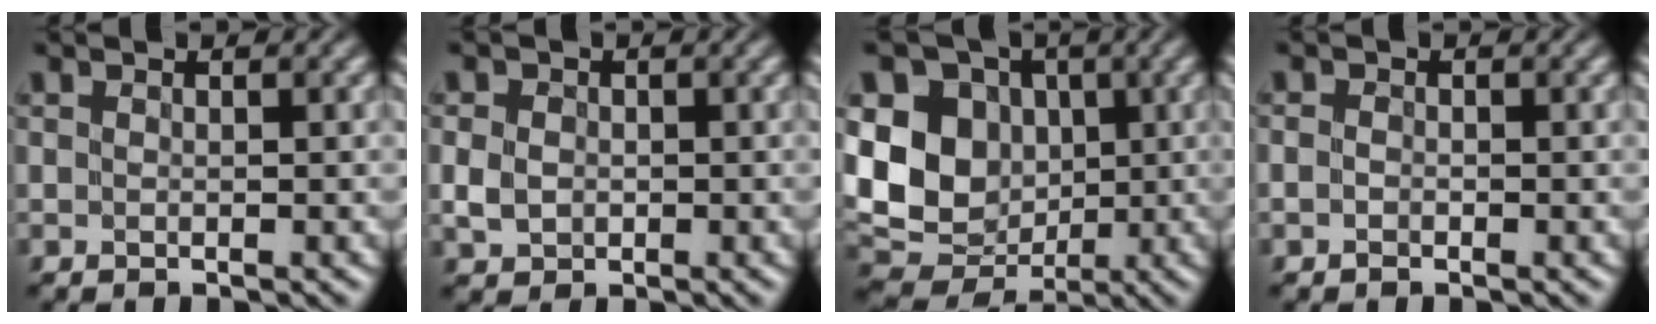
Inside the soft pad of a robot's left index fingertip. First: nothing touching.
{"total": 2.3, "force": [-0.1, 2.0, 1.1], "torque": [-0.026, -0.002, -0.005]}
{"total": 11.4, "force": [0.9, 9.5, 6.3], "torque": [-0.129, -0.001, 0.002]}
{"total": 0.8, "force": [-0.4, 0.6, 0.4], "torque": [-0.007, -0.001, -0.011]}